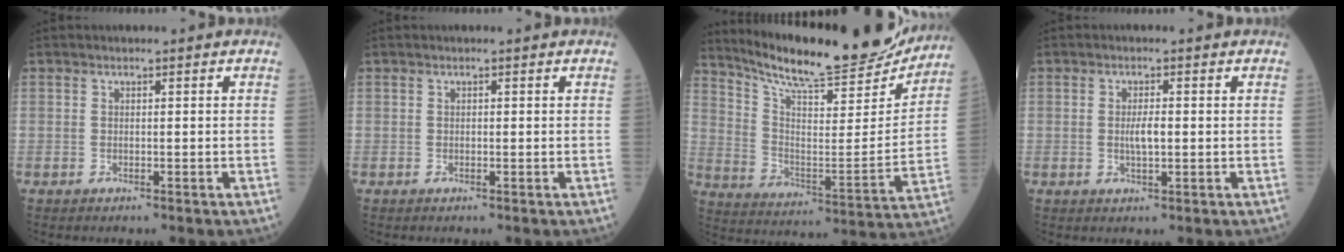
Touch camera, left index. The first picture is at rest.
{"total": 0.0}
{"total": 23.1, "force": [21.1, 2.8, 9.0], "torque": [-0.154, -0.044, 0.311]}
{"total": 2.5, "force": [0.0, 0.5, 2.4], "torque": [-0.048, 0.000, 0.002]}